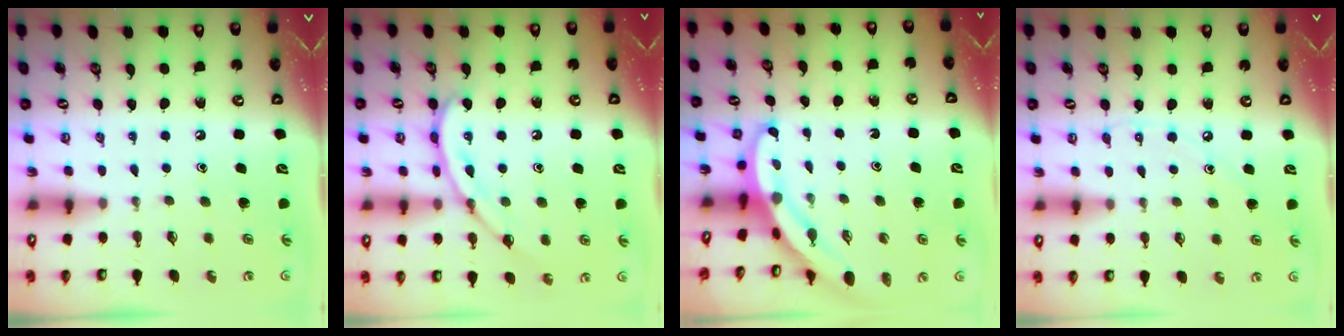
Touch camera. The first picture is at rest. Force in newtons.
{"total": 11.6, "press": 11.5, "slide": 0.8}
{"total": 3.5, "press": 3.5, "slide": 0.1}
{"total": 5.1, "press": 5.1, "slide": 0.7}